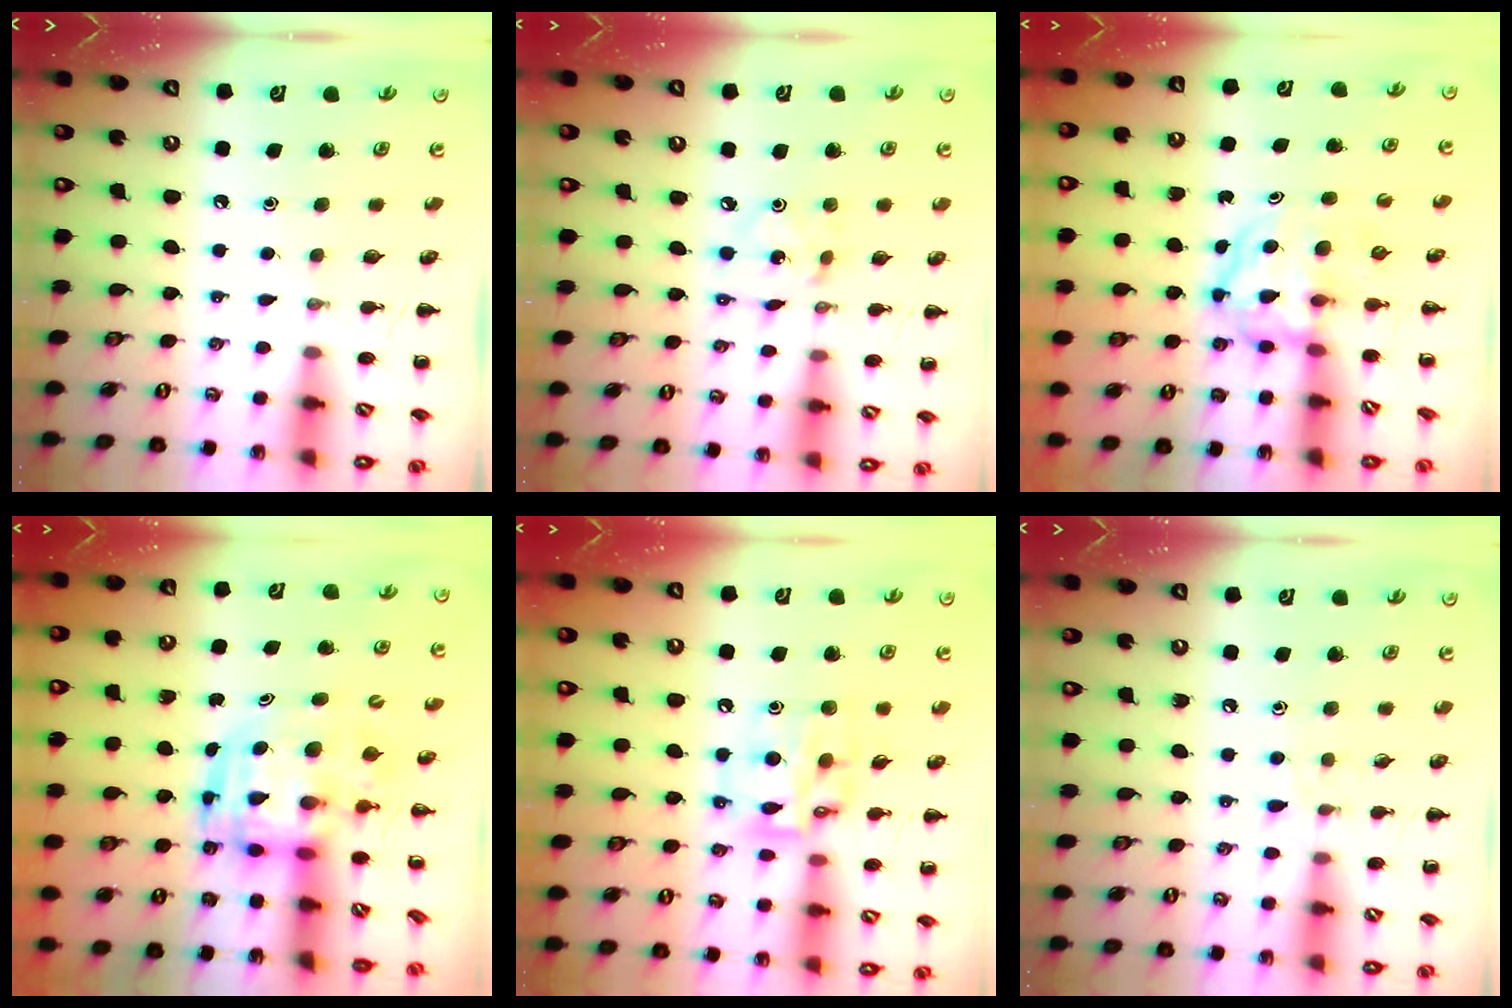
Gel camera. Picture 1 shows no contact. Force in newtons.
{"total": 2.2, "press": 2.2, "slide": 0.4}
{"total": 3.8, "press": 3.7, "slide": 0.4}
{"total": 3.5, "press": 3.4, "slide": 0.7}
{"total": 13.8, "press": 13.6, "slide": 2.3}
{"total": 5.0, "press": 4.4, "slide": 2.3}